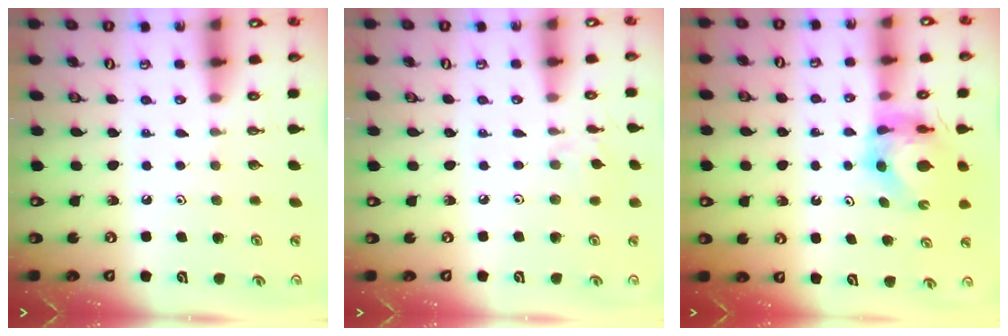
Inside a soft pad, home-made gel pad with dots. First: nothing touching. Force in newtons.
{"total": 3.3, "press": 3.3, "slide": 0.4}
{"total": 5.7, "press": 5.7, "slide": 0.3}